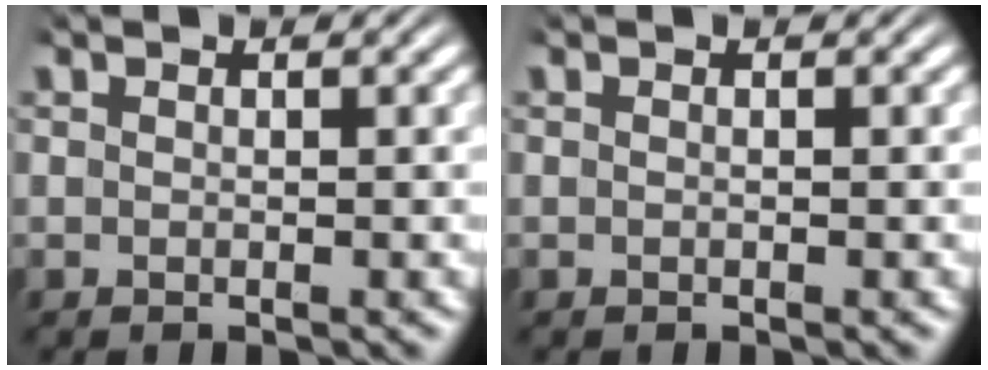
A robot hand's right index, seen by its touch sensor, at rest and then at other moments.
{"total": 0.0}